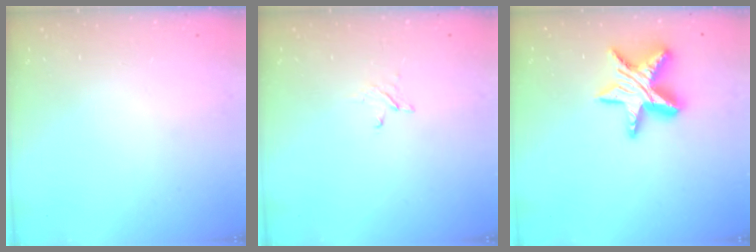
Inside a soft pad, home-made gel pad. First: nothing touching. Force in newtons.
{"total": 2.8, "press": 2.8, "slide": 0.3}
{"total": 15.0, "press": 14.9, "slide": 1.2}